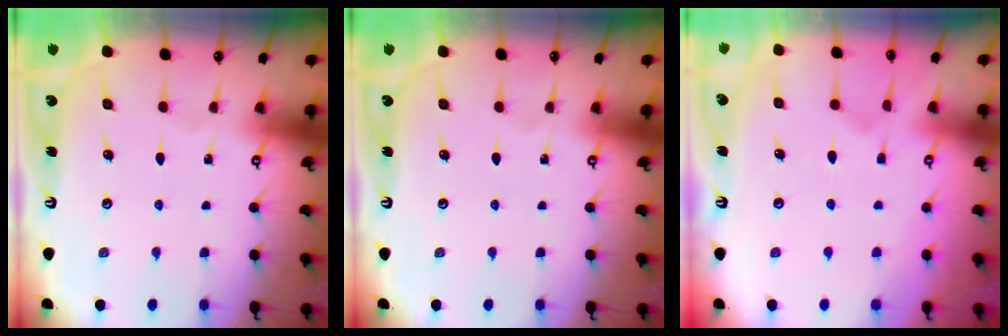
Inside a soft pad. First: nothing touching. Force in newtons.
{"total": 0.0}
{"total": 3.4, "press": 3.2, "slide": 1.1}